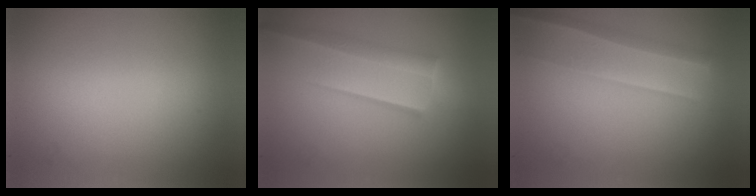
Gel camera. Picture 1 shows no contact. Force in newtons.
{"total": 3.3}
{"total": 2.2}